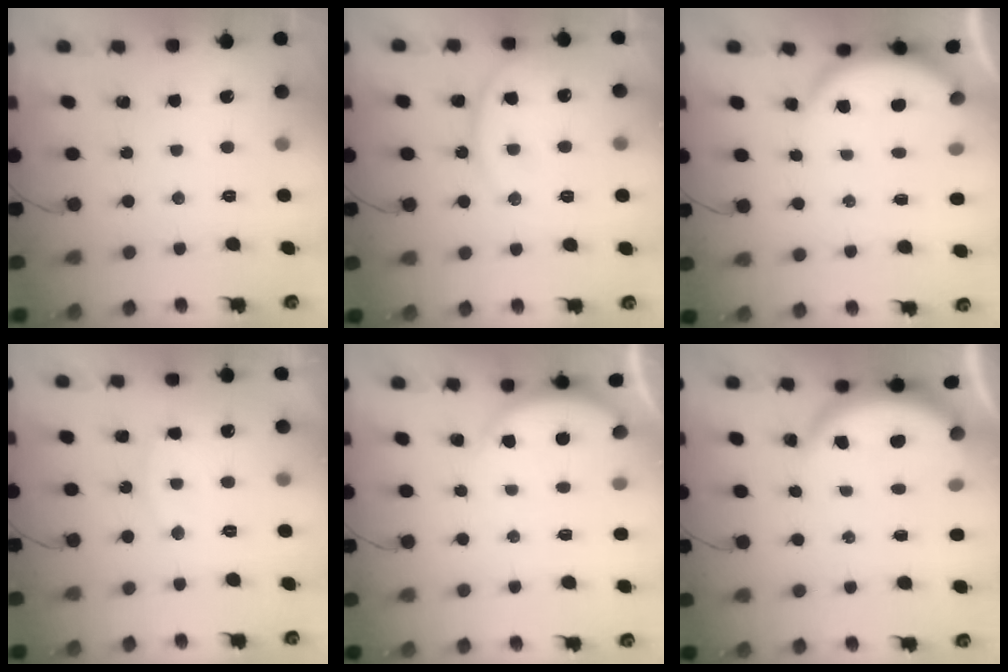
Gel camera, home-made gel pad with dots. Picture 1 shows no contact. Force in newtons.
{"total": 13.2, "press": 13.0, "slide": 1.8}
{"total": 4.1, "press": 4.1, "slide": 0.5}
{"total": 8.7, "press": 8.7, "slide": 0.2}
{"total": 2.1, "press": 2.0, "slide": 0.5}
{"total": 3.8, "press": 3.8, "slide": 0.2}